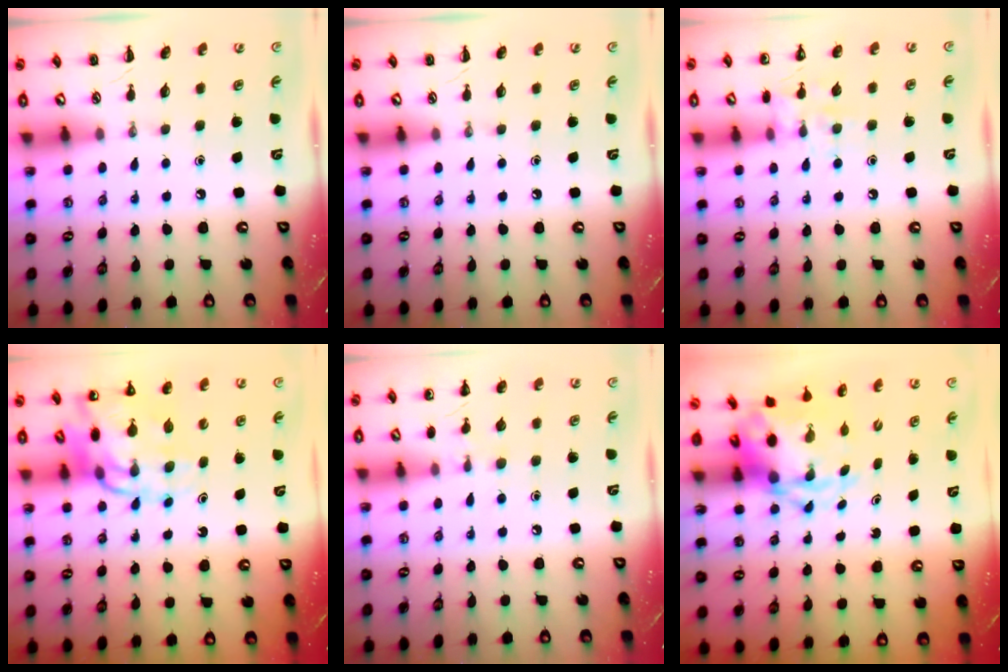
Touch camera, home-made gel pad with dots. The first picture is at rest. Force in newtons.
{"total": 0.0}
{"total": 8.8, "press": 8.8, "slide": 1.0}
{"total": 12.3, "press": 11.8, "slide": 3.6}
{"total": 6.1, "press": 5.9, "slide": 1.8}
{"total": 4.6, "press": 4.5, "slide": 1.1}